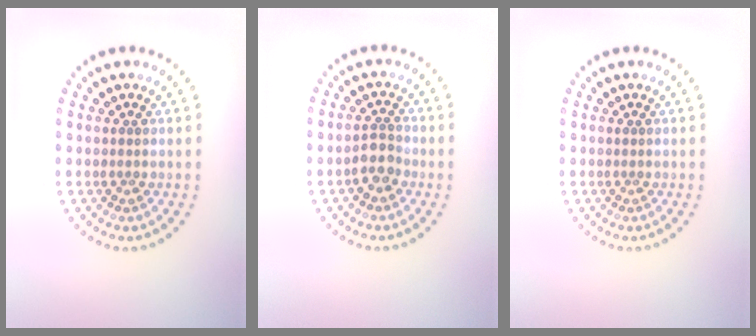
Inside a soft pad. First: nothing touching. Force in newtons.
{"total": 2.1, "press": 1.8, "slide": 1.0}
{"total": 0.0}